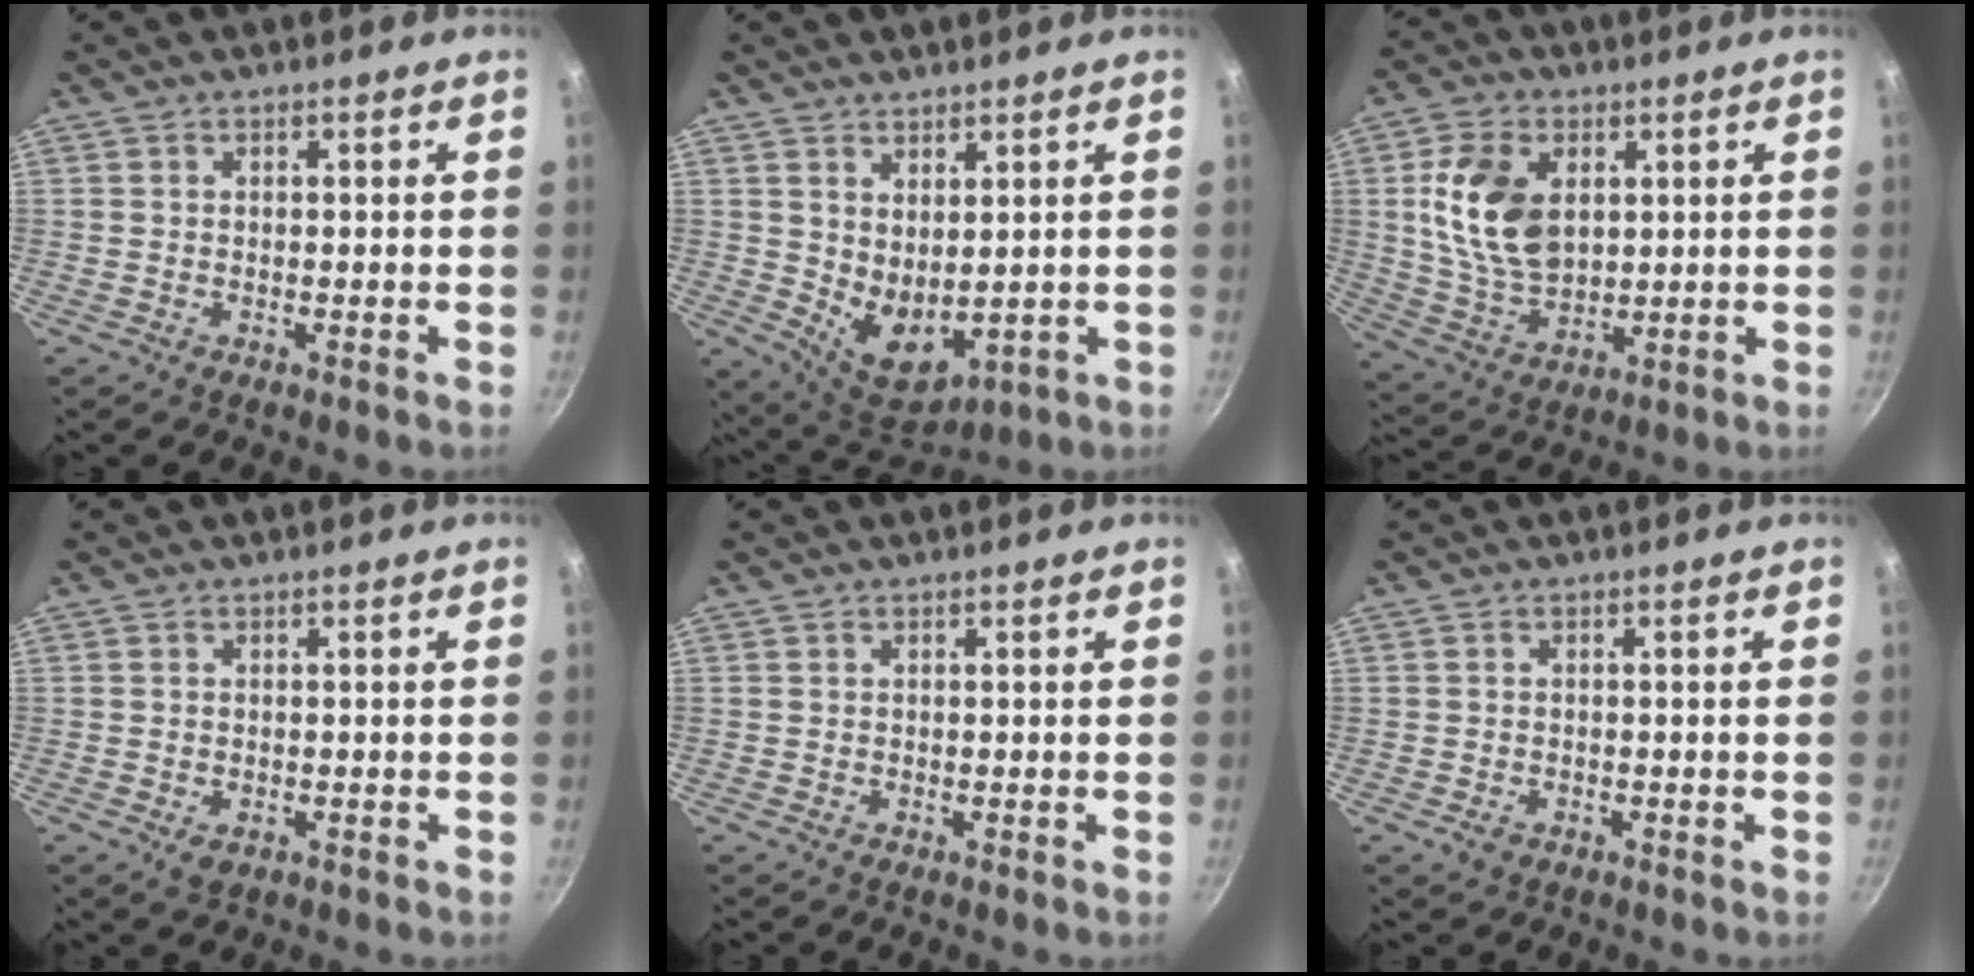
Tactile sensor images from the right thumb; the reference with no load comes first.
{"total": 8.7, "force": [2.0, 5.3, 6.7], "torque": [-0.081, -0.036, 0.056]}
{"total": 14.6, "force": [3.0, 9.7, 10.4], "torque": [-0.176, -0.015, 0.065]}
{"total": 1.9, "force": [-0.6, 1.4, 1.2], "torque": [-0.019, -0.005, -0.005]}
{"total": 0.0}
{"total": 1.8, "force": [-0.9, 1.4, 0.8], "torque": [-0.017, 0.002, -0.009]}